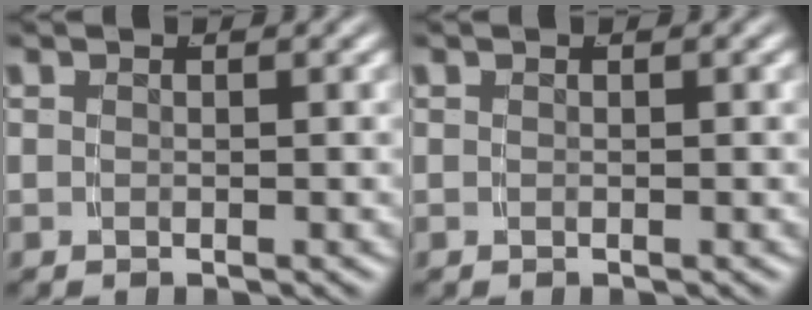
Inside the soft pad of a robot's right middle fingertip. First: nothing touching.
{"total": 0.0}